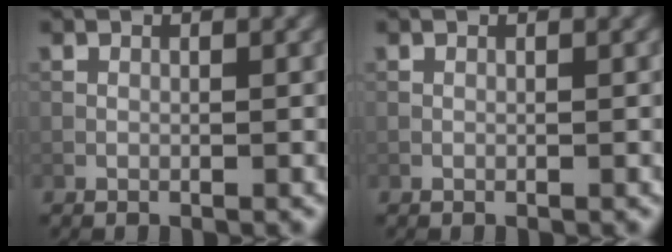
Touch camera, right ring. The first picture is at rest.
{"total": 0.0}